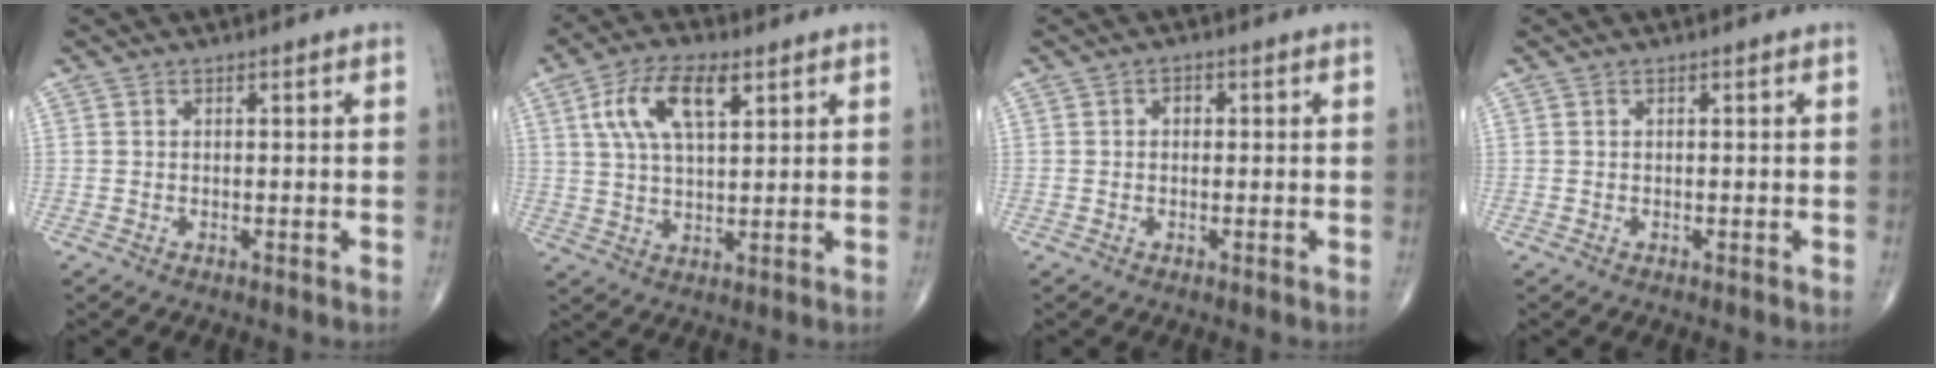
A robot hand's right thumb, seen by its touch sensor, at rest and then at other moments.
{"total": 11.0, "force": [4.4, 5.0, 8.8], "torque": [-0.165, -0.002, 0.082]}
{"total": 1.3, "force": [0.1, 1.0, 0.8], "torque": [-0.003, 0.005, -0.002]}
{"total": 0.0}